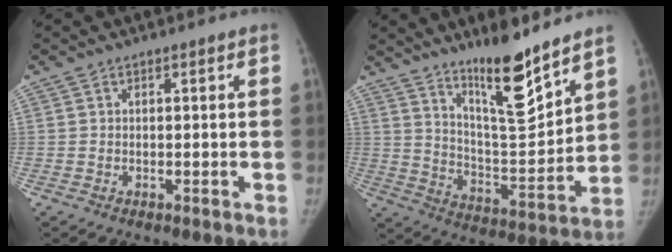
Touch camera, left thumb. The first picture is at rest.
{"total": 14.8, "force": [11.0, 2.5, 9.6], "torque": [-0.133, -0.092, 0.193]}